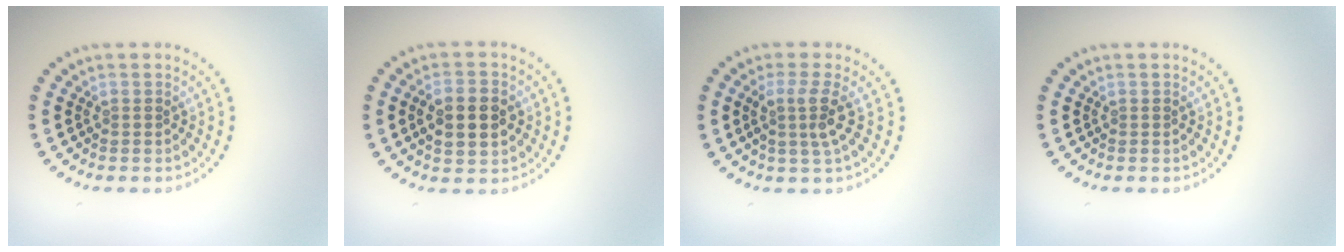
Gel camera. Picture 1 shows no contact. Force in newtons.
{"total": 4.5, "press": 4.5, "slide": 0.3}
{"total": 2.6, "press": 2.0, "slide": 1.7}
{"total": 0.0}